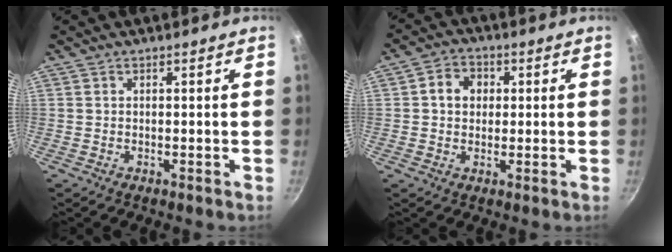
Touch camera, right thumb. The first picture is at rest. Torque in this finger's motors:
{"motor_torque": [-0.16, 0.27, 0.16, -0.03, 0.04]}